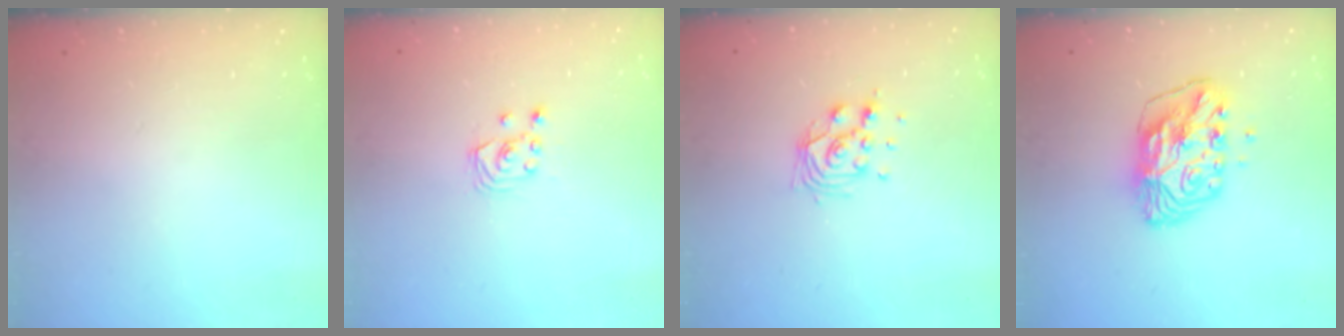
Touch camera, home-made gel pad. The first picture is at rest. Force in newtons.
{"total": 2.9, "press": 2.8, "slide": 0.3}
{"total": 11.0, "press": 10.6, "slide": 2.9}
{"total": 11.3, "press": 11.2, "slide": 1.6}